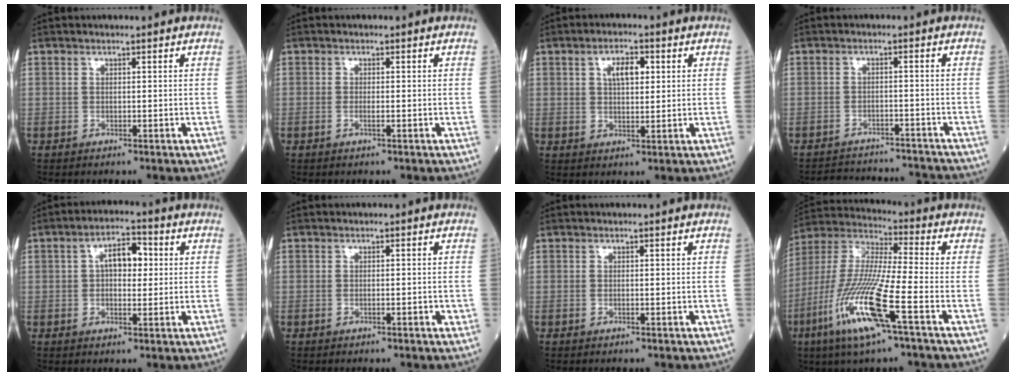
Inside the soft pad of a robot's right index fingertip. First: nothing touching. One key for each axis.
{"total": 0.9, "fx": -0.3, "fy": 0.0, "fz": 0.8, "tx": -0.018, "ty": 0.000, "tz": -0.006}
{"total": 4.5, "fx": 1.5, "fy": 1.9, "fz": 3.8, "tx": -0.065, "ty": 0.006, "tz": 0.025}
{"total": 10.7, "fx": -10.5, "fy": 1.4, "fz": 1.5, "tx": -0.022, "ty": 0.011, "tz": -0.138}
{"total": 5.8, "fx": 1.0, "fy": 2.7, "fz": 5.0, "tx": -0.082, "ty": 0.019, "tz": 0.015}
{"total": 0.7, "fx": -0.3, "fy": 0.2, "fz": 0.6, "tx": -0.009, "ty": 0.001, "tz": -0.002}
{"total": 0.0}
{"total": 16.3, "fx": -7.1, "fy": 0.9, "fz": 14.7, "tx": -0.315, "ty": -0.025, "tz": -0.140}